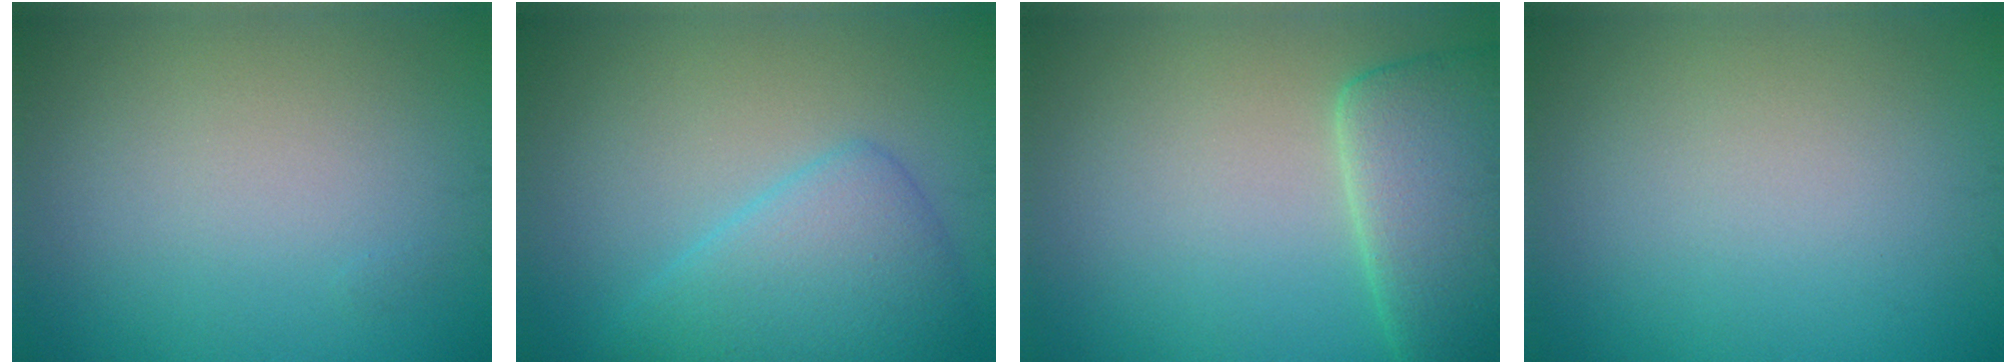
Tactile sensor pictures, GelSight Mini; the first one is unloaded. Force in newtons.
{"total": 4.7, "press": 4.7, "slide": 0.3}
{"total": 6.4, "press": 6.3, "slide": 0.8}
{"total": 0.0}